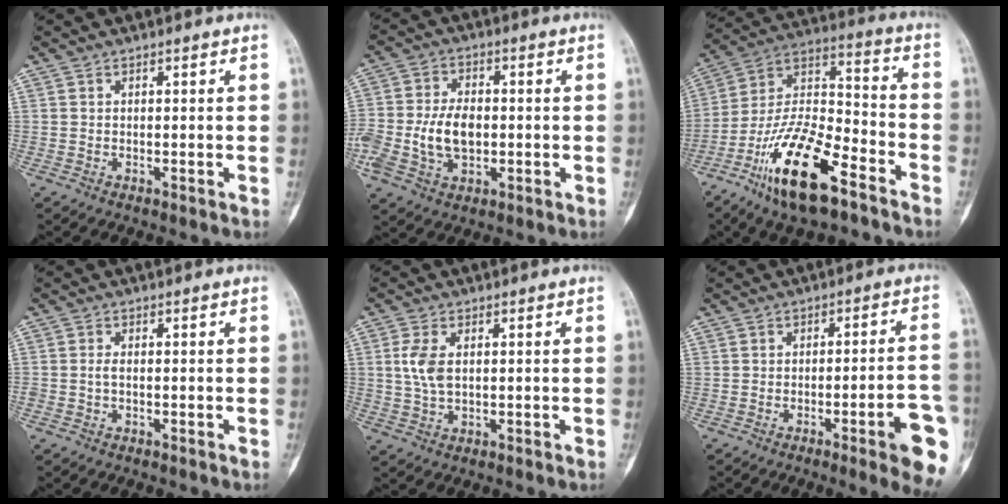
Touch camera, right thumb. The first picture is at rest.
{"total": 10.8, "force": [-1.3, 7.0, 8.1], "torque": [-0.156, 0.012, -0.021]}
{"total": 19.9, "force": [-11.8, 7.2, 14.3], "torque": [-0.267, 0.071, -0.218]}
{"total": 1.2, "force": [-0.2, 0.6, 1.0], "torque": [-0.023, 0.001, -0.004]}
{"total": 5.1, "force": [0.9, 2.8, 4.2], "torque": [-0.095, 0.002, 0.017]}
{"total": 11.6, "force": [-4.8, 1.7, 10.4], "torque": [-0.119, 0.017, -0.058]}